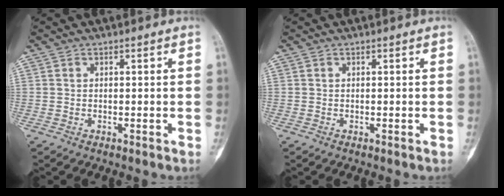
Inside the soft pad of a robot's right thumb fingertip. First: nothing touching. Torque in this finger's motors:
{"motor_torque": [0.00, 0.00, 0.00, 0.00, 0.00]}